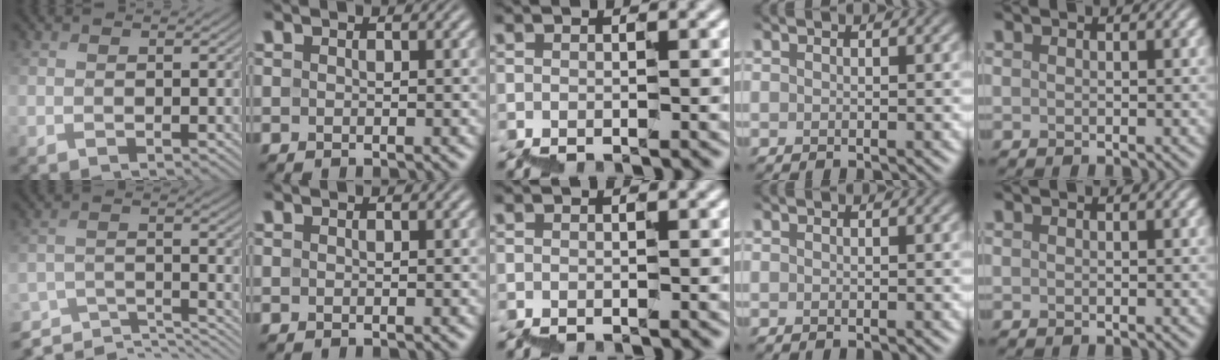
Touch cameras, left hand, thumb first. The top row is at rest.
{"thumb": {"total": 9.2, "force": [-8.3, 2.2, 3.4], "torque": [-0.073, -0.001, -0.124]}}